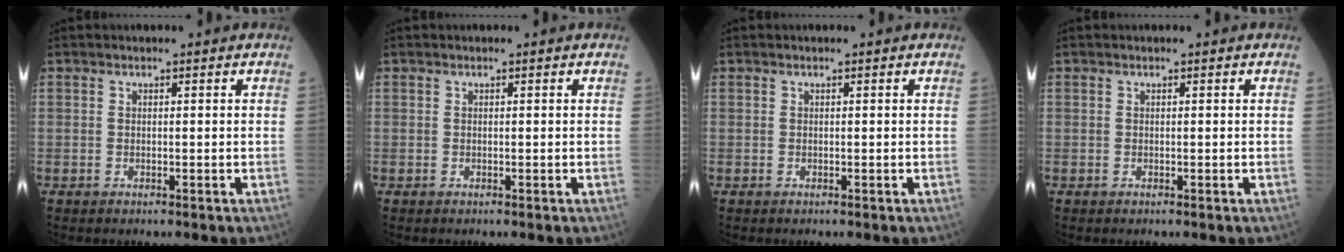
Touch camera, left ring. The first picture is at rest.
{"total": 0.0}
{"total": 0.0}
{"total": 0.0}